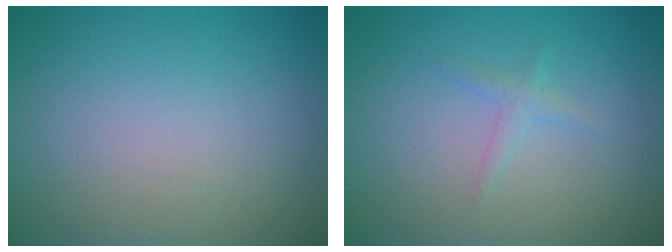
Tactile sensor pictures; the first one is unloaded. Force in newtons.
{"total": 1.0, "press": 1.0, "slide": 0.1}